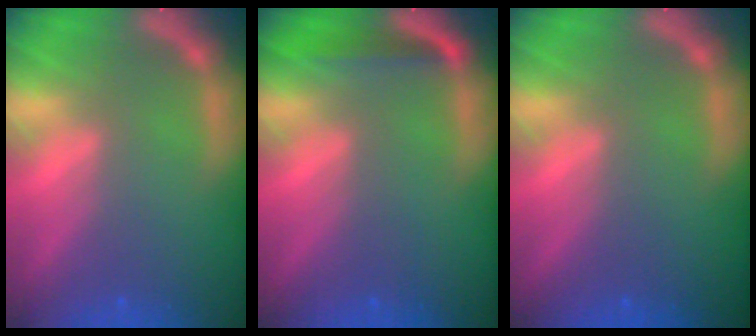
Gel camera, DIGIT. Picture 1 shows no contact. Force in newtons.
{"total": 2.5}
{"total": 0.0}